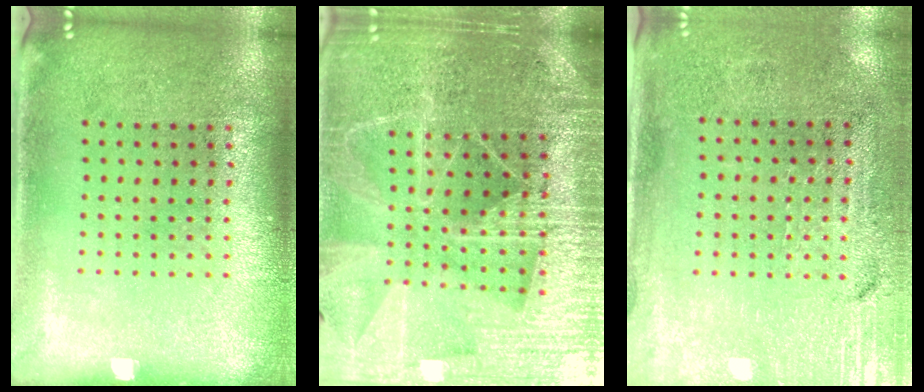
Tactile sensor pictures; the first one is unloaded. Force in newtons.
{"total": 5.1, "press": 4.6, "slide": 2.3}
{"total": 3.3, "press": 2.9, "slide": 1.5}